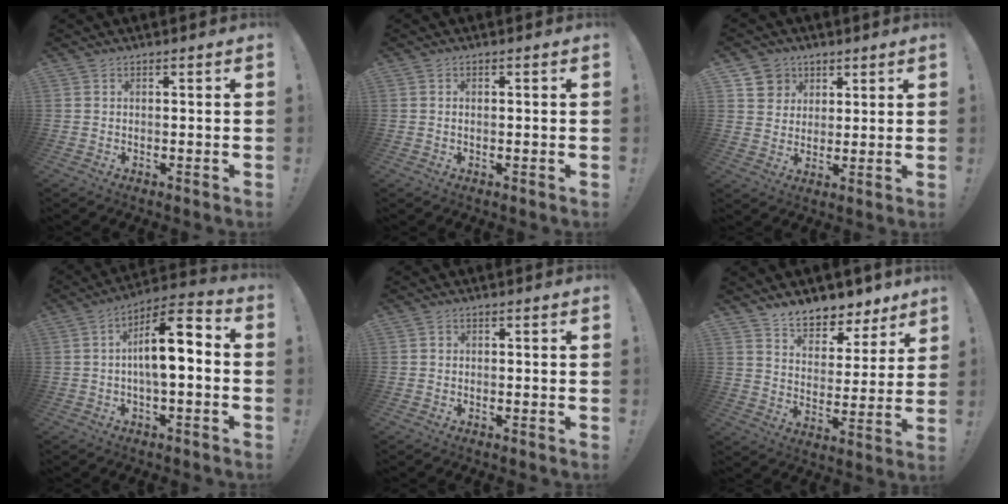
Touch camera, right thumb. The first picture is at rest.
{"total": 0.8, "force": [-0.1, 0.3, 0.7], "torque": [-0.016, 0.003, -0.002]}
{"total": 7.7, "force": [3.7, 6.6, 0.9], "torque": [-0.011, -0.030, 0.074]}
{"total": 11.9, "force": [0.0, 3.9, 11.3], "torque": [-0.179, -0.001, -0.006]}
{"total": 0.8, "force": [0.1, 0.8, 0.2], "torque": [-0.001, 0.002, 0.001]}
{"total": 8.1, "force": [7.1, 3.6, 1.5], "torque": [-0.022, -0.068, 0.133]}